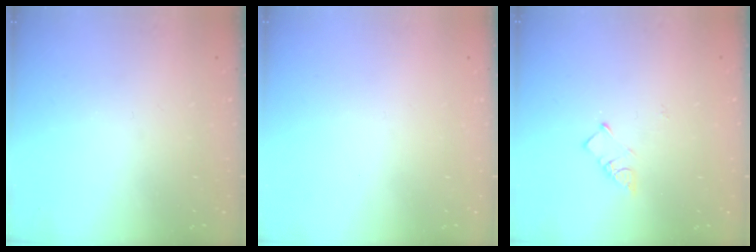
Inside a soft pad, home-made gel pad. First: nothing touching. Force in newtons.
{"total": 1.7, "press": 1.6, "slide": 0.1}
{"total": 3.4, "press": 3.3, "slide": 0.5}